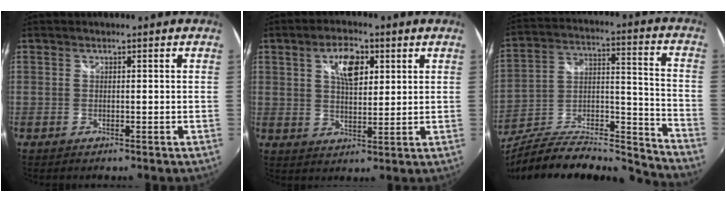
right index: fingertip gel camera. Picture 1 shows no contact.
{"total": 7.4, "force": [2.9, 3.6, 5.8], "torque": [-0.099, 0.015, 0.051]}
{"total": 21.1, "force": [-18.8, 2.9, 9.3], "torque": [-0.153, -0.008, -0.305]}